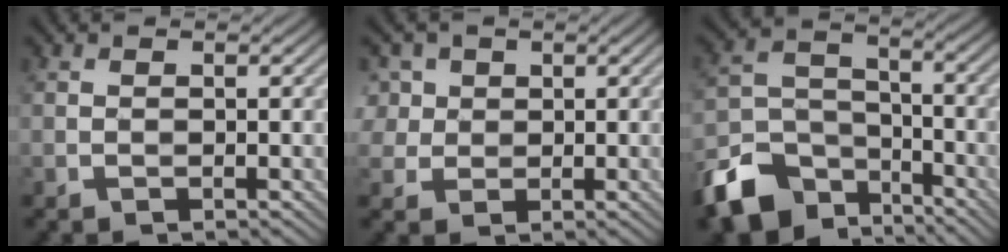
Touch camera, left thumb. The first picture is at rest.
{"total": 4.9, "force": [1.7, 4.2, 1.8], "torque": [-0.081, 0.013, 0.034]}
{"total": 10.7, "force": [-7.4, 6.3, 4.4], "torque": [-0.101, -0.015, -0.152]}